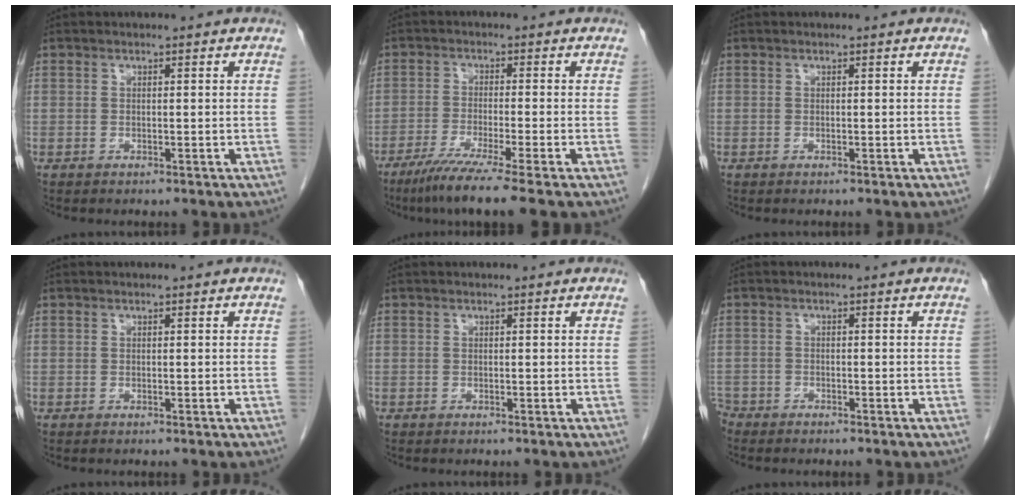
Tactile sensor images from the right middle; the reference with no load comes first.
{"total": 8.7, "force": [-6.4, -1.5, 5.7], "torque": [-0.092, -0.028, -0.105]}
{"total": 0.0}
{"total": 0.0}
{"total": 0.0}
{"total": 3.1, "force": [-2.8, 1.4, 0.3], "torque": [-0.009, 0.000, -0.052]}